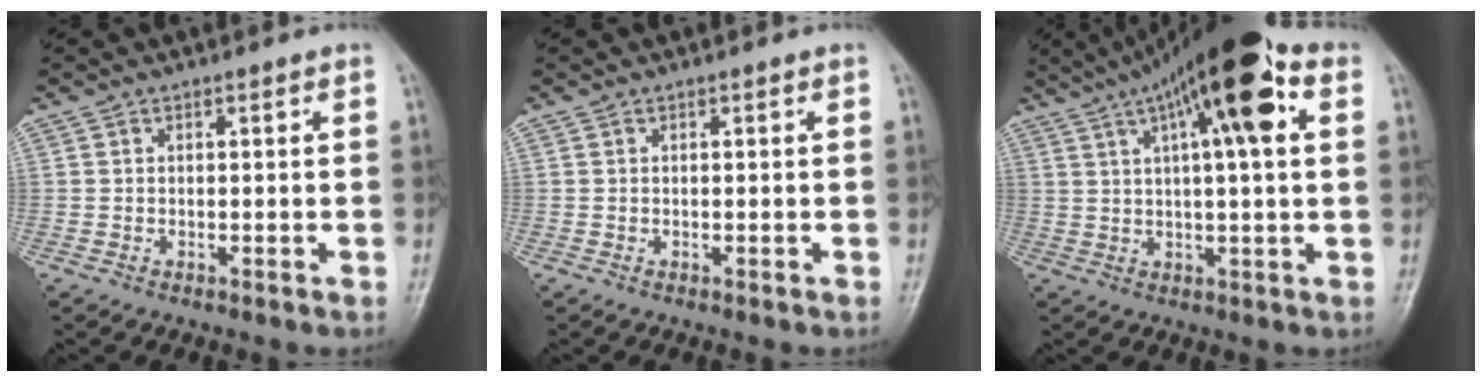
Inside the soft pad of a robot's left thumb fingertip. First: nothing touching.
{"total": 0.0}
{"total": 17.0, "force": [6.6, 4.3, 15.1], "torque": [-0.237, 0.023, 0.098]}